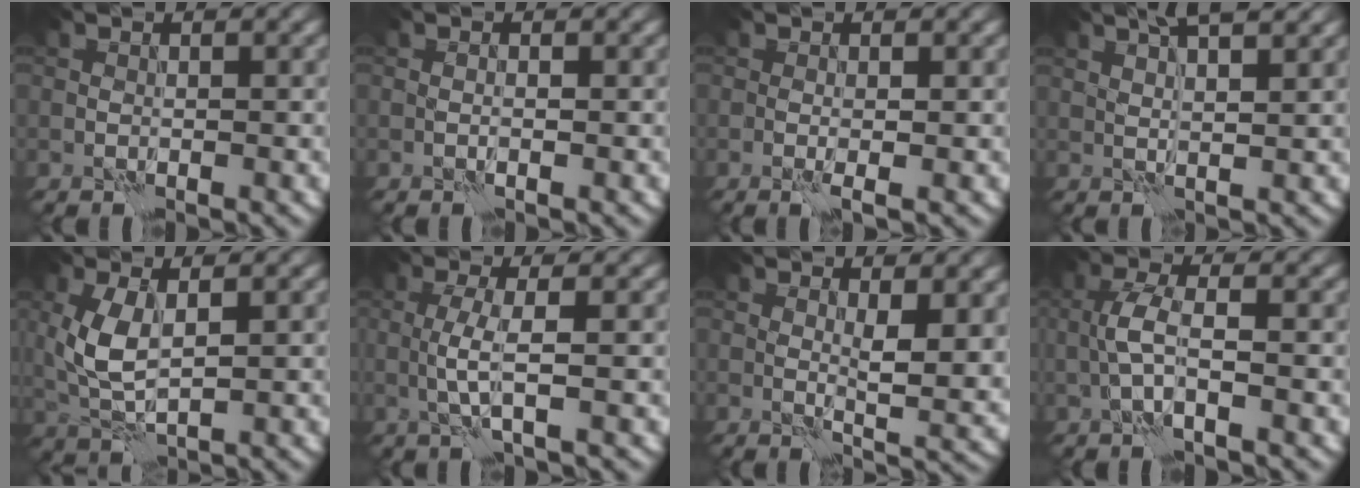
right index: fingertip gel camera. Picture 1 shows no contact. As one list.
[{"total": 0.6, "force": [-0.1, 0.2, 0.6], "torque": [-0.014, -0.002, -0.002]}, {"total": 1.3, "force": [-0.3, 0.2, 1.2], "torque": [-0.026, -0.005, -0.007]}, {"total": 5.5, "force": [3.5, 1.6, 3.9], "torque": [-0.047, 0.023, 0.035]}, {"total": 4.8, "force": [0.7, 2.2, 4.2], "torque": [-0.104, 0.000, 0.017]}, {"total": 2.8, "force": [-0.1, 0.4, 2.8], "torque": [-0.061, -0.002, -0.004]}, {"total": 3.8, "force": [1.1, 1.1, 3.5], "torque": [-0.059, -0.007, 0.021]}, {"total": 2.9, "force": [-0.5, 0.7, 2.7], "torque": [-0.062, 0.008, -0.015]}]